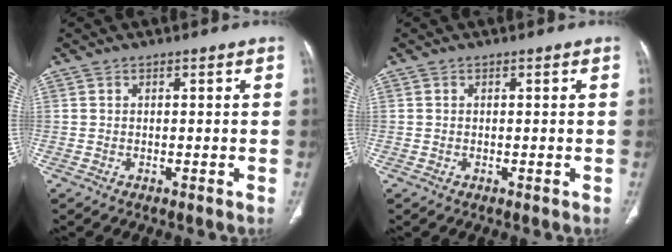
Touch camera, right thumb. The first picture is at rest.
{"total": 0.0}